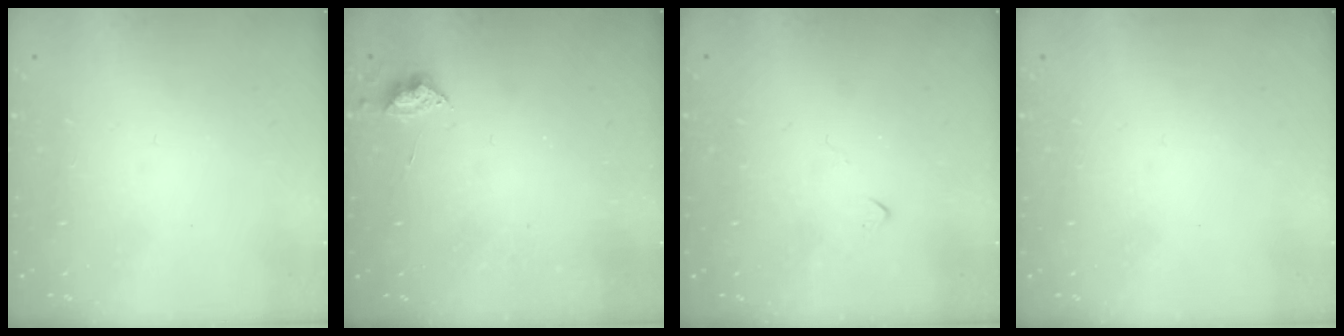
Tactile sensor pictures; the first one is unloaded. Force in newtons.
{"total": 5.8, "press": 5.8, "slide": 0.8}
{"total": 5.4, "press": 5.4, "slide": 0.7}
{"total": 0.0}